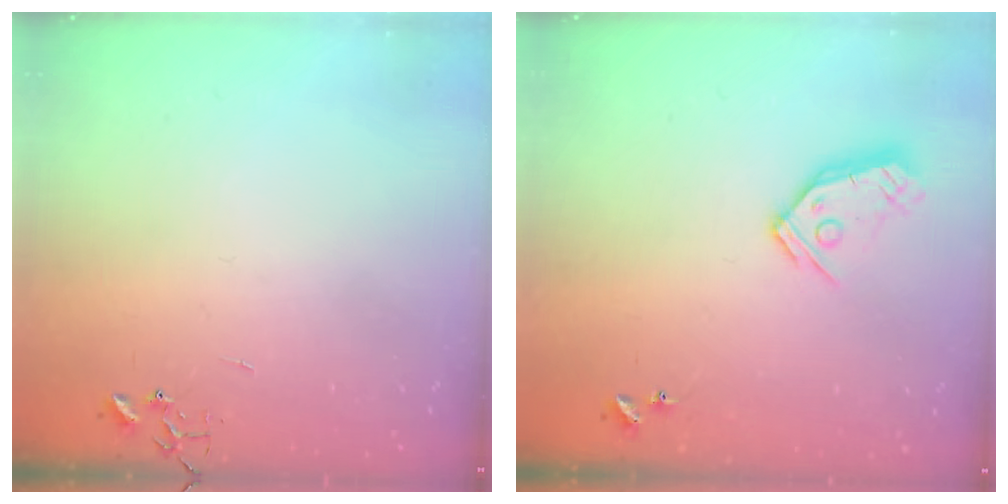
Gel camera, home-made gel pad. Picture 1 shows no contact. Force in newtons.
{"total": 9.9, "press": 9.9, "slide": 0.8}